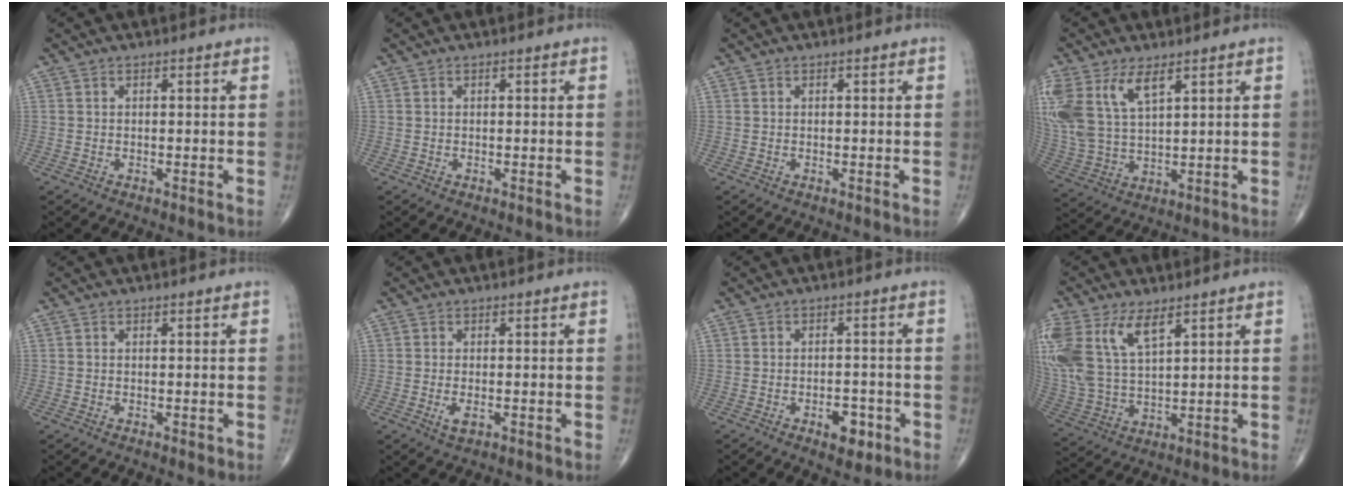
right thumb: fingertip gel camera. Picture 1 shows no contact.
{"total": 0.0}
{"total": 0.0}
{"total": 14.8, "force": [6.9, 7.5, 10.8], "torque": [-0.247, -0.015, 0.144]}
{"total": 0.7, "force": [-0.2, 0.4, 0.5], "torque": [-0.005, -0.001, -0.003]}
{"total": 2.4, "force": [-0.7, 1.1, 2.0], "torque": [-0.040, -0.004, -0.012]}
{"total": 5.2, "force": [-2.4, 2.8, 3.7], "torque": [-0.036, 0.011, -0.030]}
{"total": 16.6, "force": [7.8, 8.3, 12.1], "torque": [-0.285, -0.011, 0.161]}